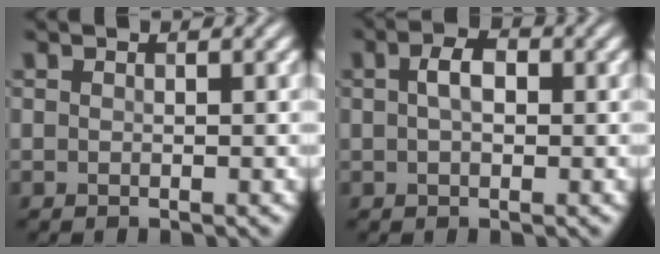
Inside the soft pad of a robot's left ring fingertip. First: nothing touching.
{"total": 2.5, "force": [0.4, 1.5, 2.0], "torque": [-0.036, 0.005, 0.002]}